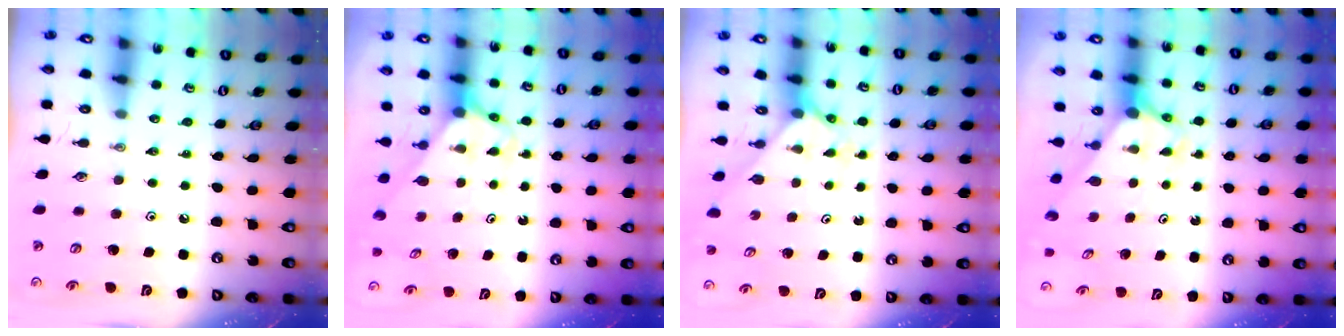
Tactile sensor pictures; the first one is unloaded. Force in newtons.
{"total": 2.8, "press": 2.8, "slide": 0.2}
{"total": 2.0, "press": 2.0, "slide": 0.2}
{"total": 2.7, "press": 2.7, "slide": 0.0}